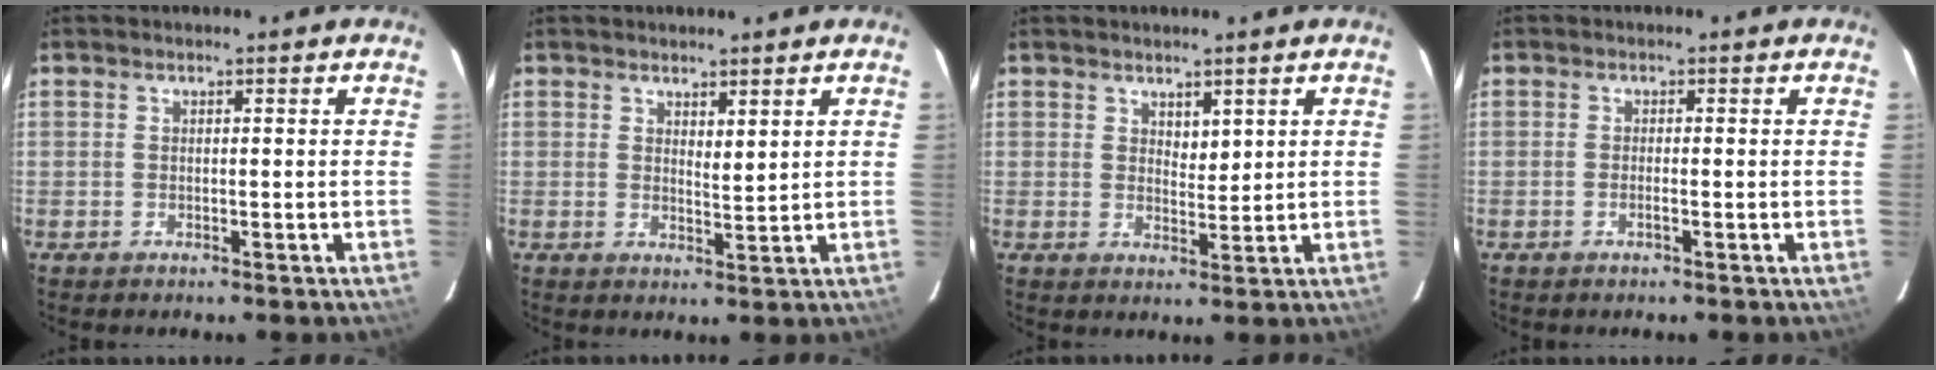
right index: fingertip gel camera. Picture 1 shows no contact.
{"total": 2.1, "force": [1.5, 0.4, 1.5], "torque": [-0.027, -0.012, 0.029]}
{"total": 2.4, "force": [1.5, 1.1, 1.5], "torque": [-0.024, -0.005, 0.033]}
{"total": 0.9, "force": [-0.4, 0.0, 0.8], "torque": [-0.018, 0.000, -0.007]}